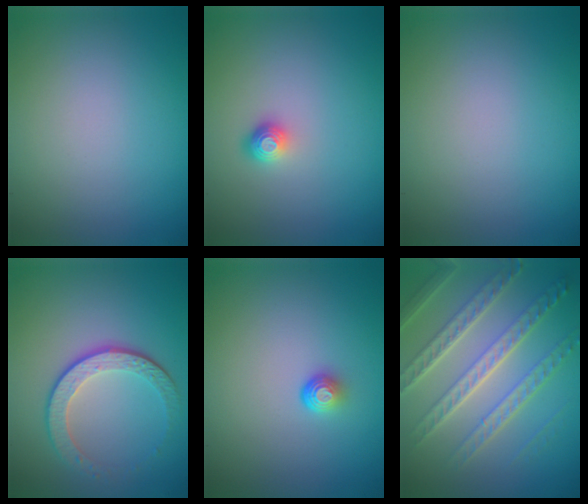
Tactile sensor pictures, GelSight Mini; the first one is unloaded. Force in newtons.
{"total": 1.2, "press": 1.0, "slide": 0.7}
{"total": 0.0}
{"total": 4.2, "press": 3.1, "slide": 2.8}
{"total": 1.5, "press": 1.0, "slide": 1.2}
{"total": 7.4, "press": 5.3, "slide": 5.2}